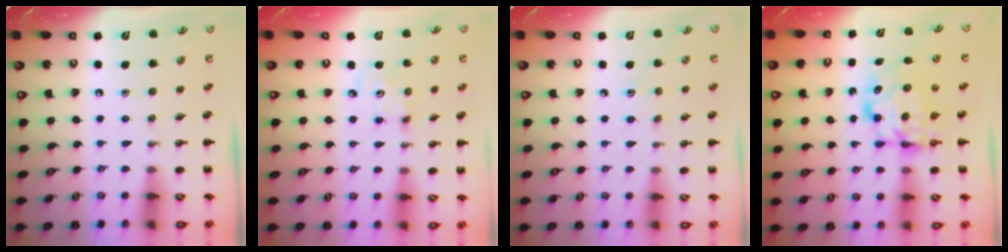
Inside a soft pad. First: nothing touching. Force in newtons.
{"total": 3.4, "press": 3.3, "slide": 1.0}
{"total": 4.4, "press": 4.3, "slide": 1.1}
{"total": 7.0, "press": 6.9, "slide": 1.2}